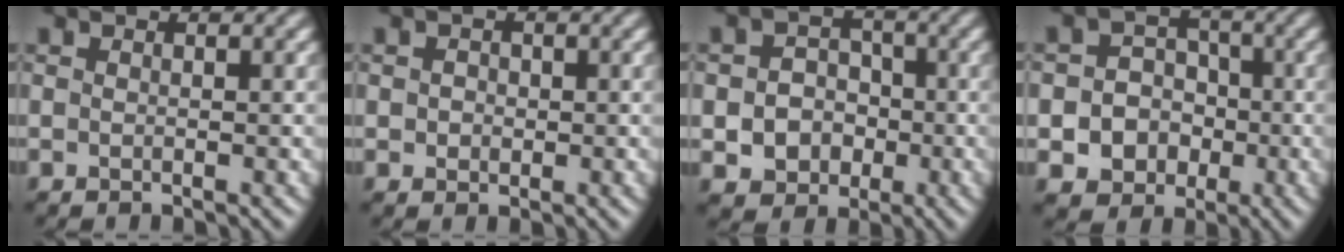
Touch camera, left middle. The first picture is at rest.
{"total": 1.4, "force": [0.1, 1.2, 0.6], "torque": [-0.006, 0.006, 0.001]}
{"total": 4.6, "force": [-1.6, 3.9, 1.8], "torque": [-0.021, -0.003, -0.038]}
{"total": 6.3, "force": [-2.4, 5.6, 1.6], "torque": [-0.023, -0.001, -0.055]}